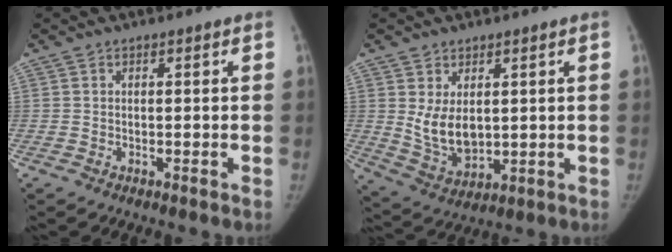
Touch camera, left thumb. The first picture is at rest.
{"total": 7.9, "force": [1.5, 5.2, 5.7], "torque": [-0.084, -0.021, 0.048]}